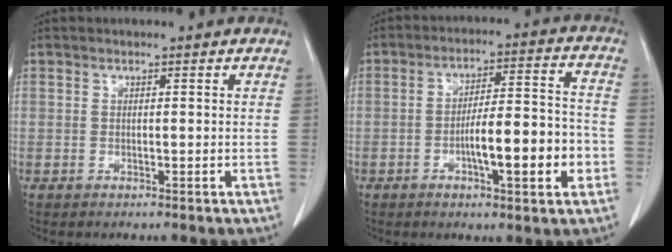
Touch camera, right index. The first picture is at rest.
{"total": 11.4, "force": [-3.6, 2.0, 10.7], "torque": [-0.170, 0.015, -0.053]}